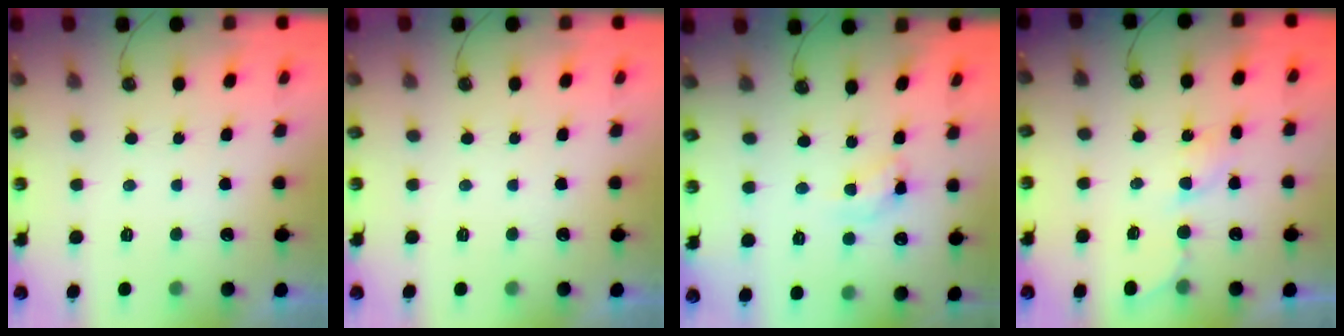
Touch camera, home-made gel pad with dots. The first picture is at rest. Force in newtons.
{"total": 0.0}
{"total": 10.3, "press": 10.3, "slide": 0.6}
{"total": 4.5, "press": 4.5, "slide": 0.6}